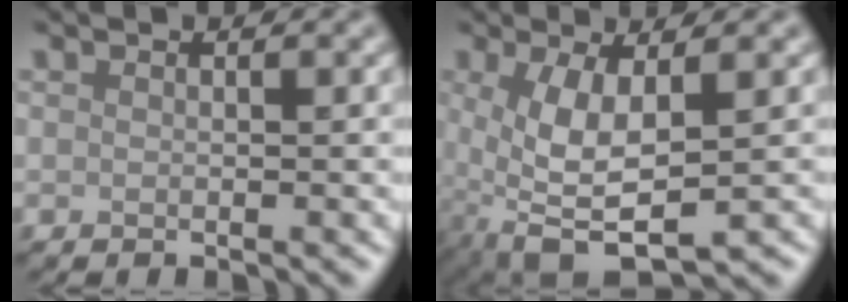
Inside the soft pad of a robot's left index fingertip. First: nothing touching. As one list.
[{"total": 6.4, "force": [-0.7, 2.9, 5.7], "torque": [-0.126, -0.011, -0.006]}]